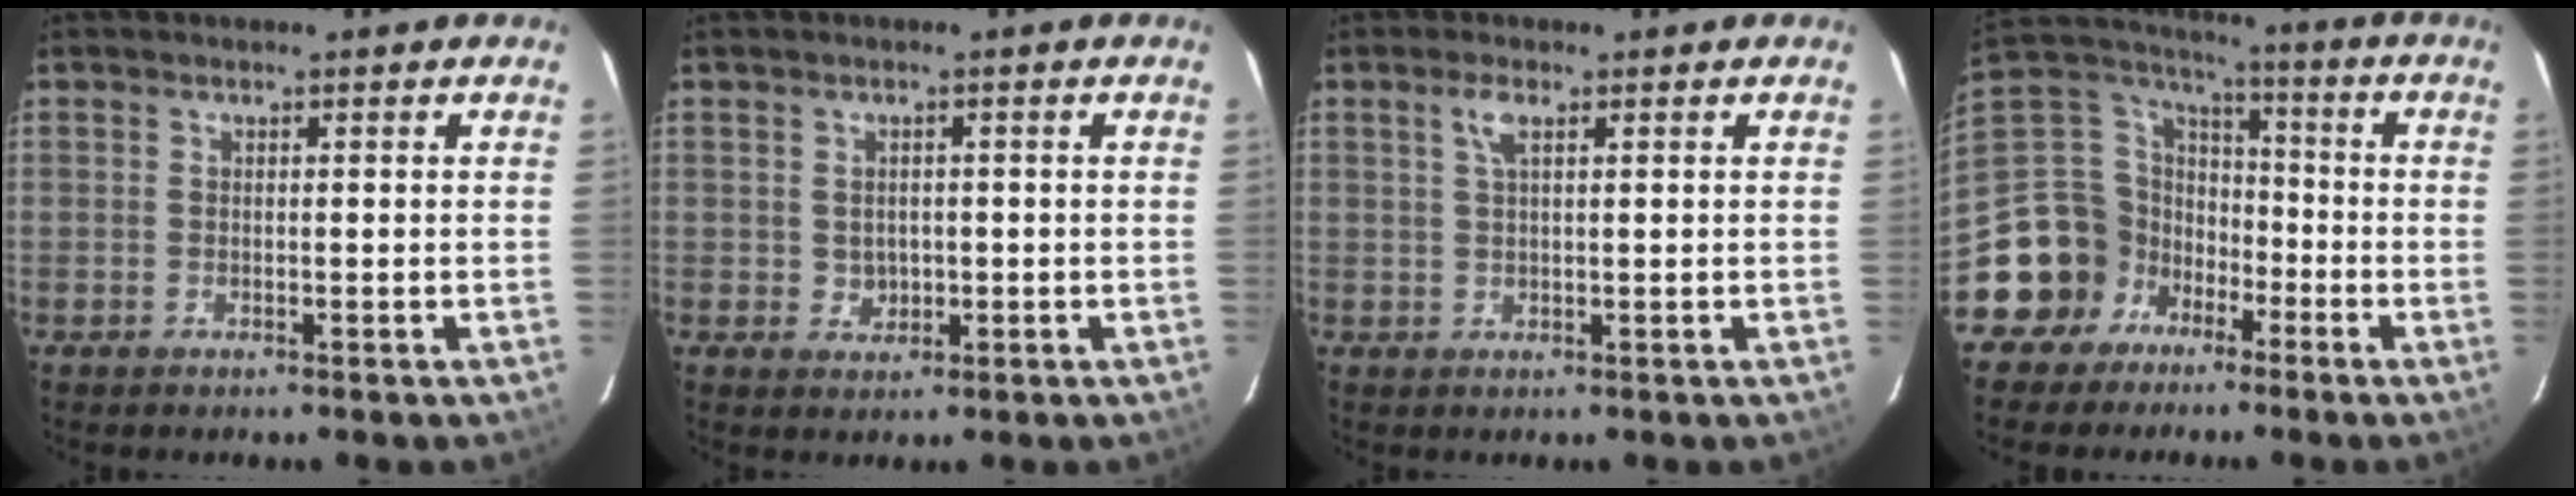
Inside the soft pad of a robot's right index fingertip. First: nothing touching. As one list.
[{"total": 1.2, "force": [0.0, 1.1, 0.5], "torque": [-0.007, 0.001, 0.003]}, {"total": 2.5, "force": [1.2, 0.8, 2.1], "torque": [-0.042, 0.005, 0.024]}, {"total": 14.2, "force": [-6.7, 11.8, 4.1], "torque": [-0.109, 0.048, -0.116]}]